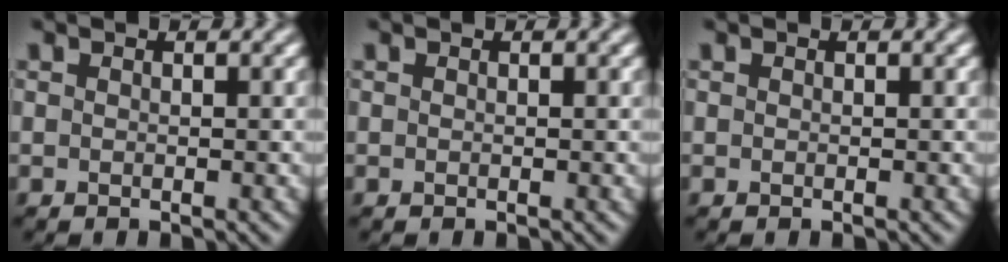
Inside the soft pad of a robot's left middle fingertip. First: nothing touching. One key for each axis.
{"total": 0.0}
{"total": 0.0}